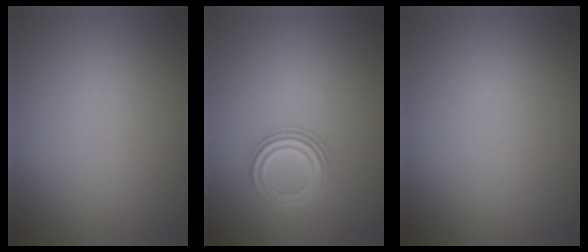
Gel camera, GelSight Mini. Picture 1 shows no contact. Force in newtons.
{"total": 2.2, "press": 2.1, "slide": 0.7}
{"total": 0.0}